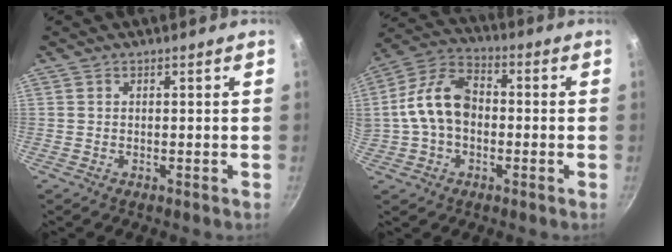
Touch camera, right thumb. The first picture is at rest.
{"total": 12.5, "force": [-0.4, 8.6, 9.1], "torque": [-0.155, 0.037, -0.020]}